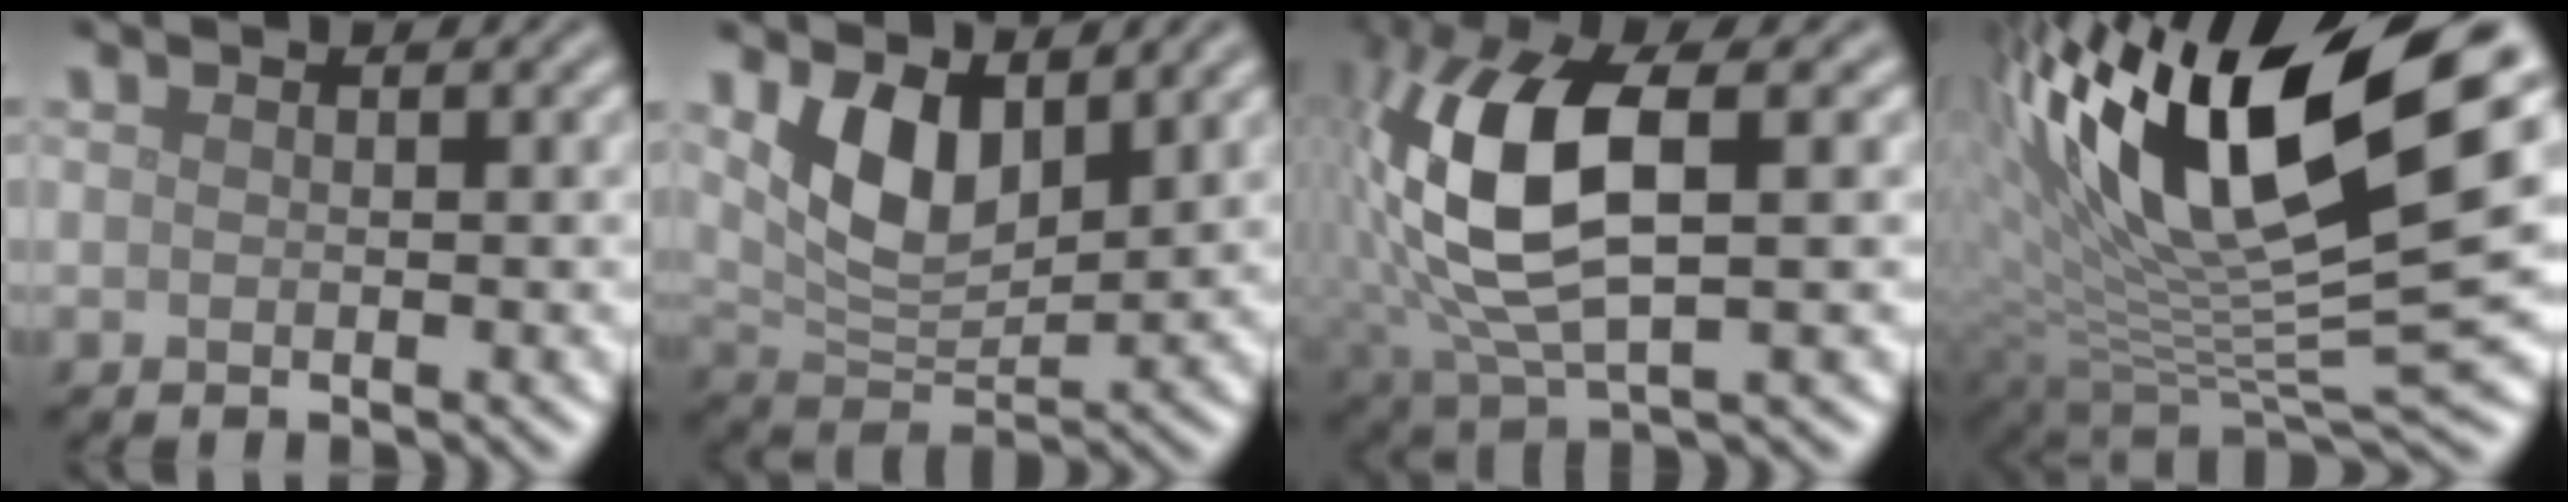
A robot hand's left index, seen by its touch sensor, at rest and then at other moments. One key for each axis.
{"total": 5.6, "fx": 2.4, "fy": 2.8, "fz": 4.2, "tx": -0.087, "ty": -0.010, "tz": 0.050}
{"total": 10.8, "fx": 1.4, "fy": 4.4, "fz": 9.8, "tx": -0.214, "ty": 0.008, "tz": 0.026}
{"total": 16.0, "fx": 6.3, "fy": 5.5, "fz": 13.6, "tx": -0.260, "ty": 0.017, "tz": 0.105}